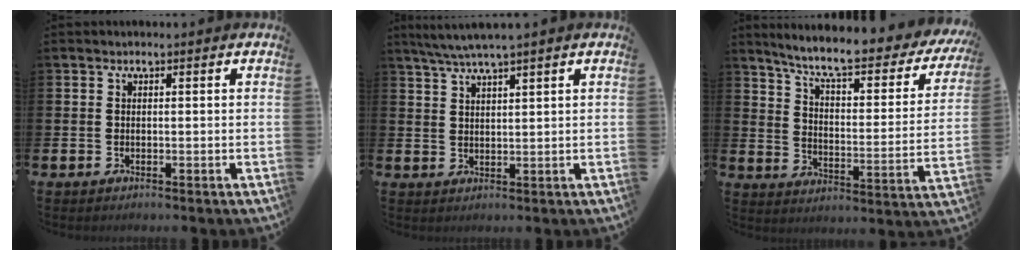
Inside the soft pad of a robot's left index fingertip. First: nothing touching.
{"total": 3.9, "force": [3.4, -0.4, 1.8], "torque": [-0.046, -0.005, 0.063]}
{"total": 7.9, "force": [6.7, 1.3, 3.9], "torque": [-0.100, -0.049, 0.107]}